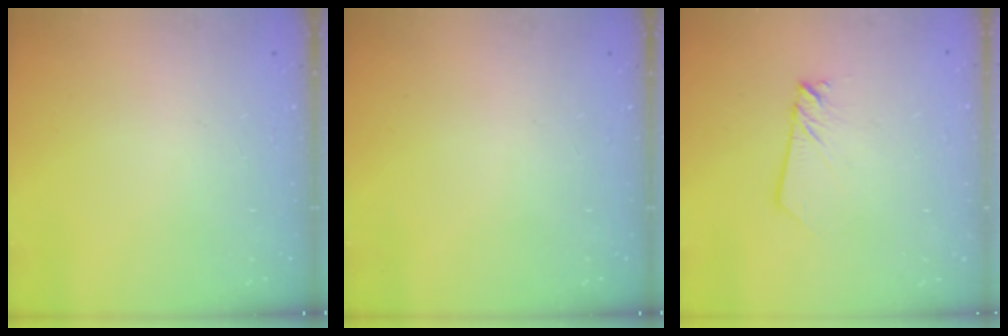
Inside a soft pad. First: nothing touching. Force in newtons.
{"total": 0.0}
{"total": 1.9, "press": 1.9, "slide": 0.2}